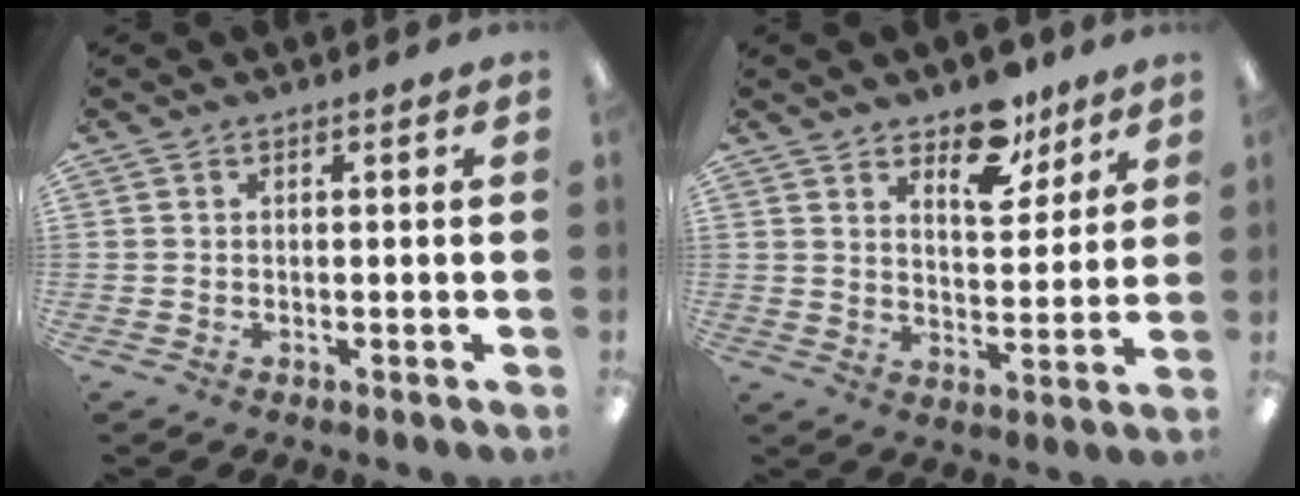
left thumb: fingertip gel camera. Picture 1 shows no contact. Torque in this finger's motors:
{"motor_torque": [0.16, 0.23, 0.06, -0.30, 0.06]}